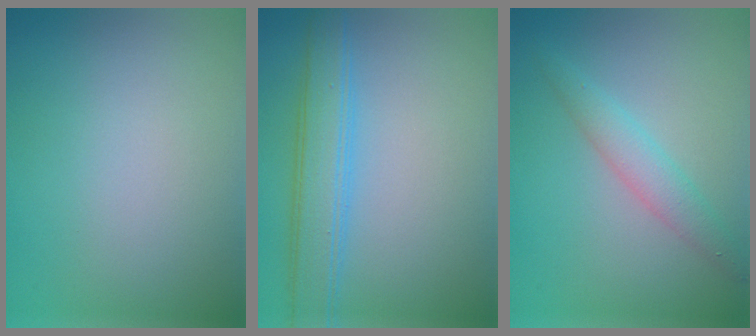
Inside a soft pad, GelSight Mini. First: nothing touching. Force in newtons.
{"total": 4.3, "press": 4.3, "slide": 0.2}
{"total": 2.4, "press": 2.4, "slide": 0.1}